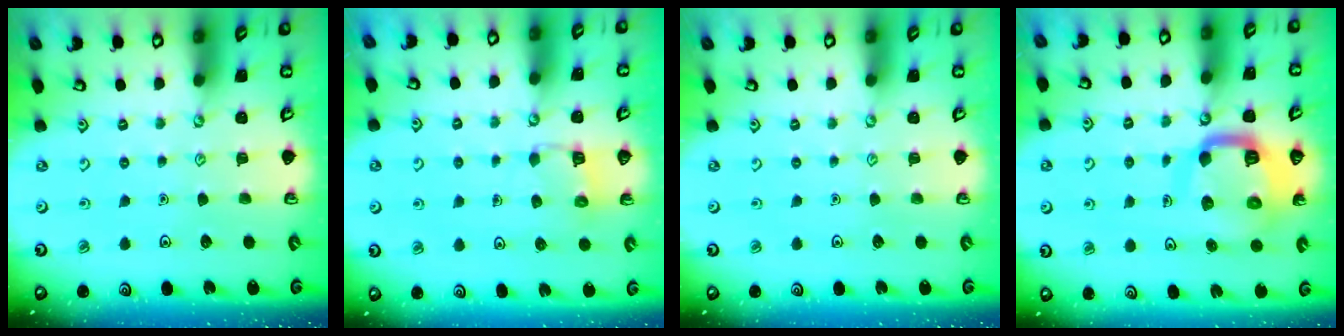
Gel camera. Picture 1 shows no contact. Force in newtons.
{"total": 4.8, "press": 4.8, "slide": 0.4}
{"total": 0.0}
{"total": 13.0, "press": 13.0, "slide": 1.3}